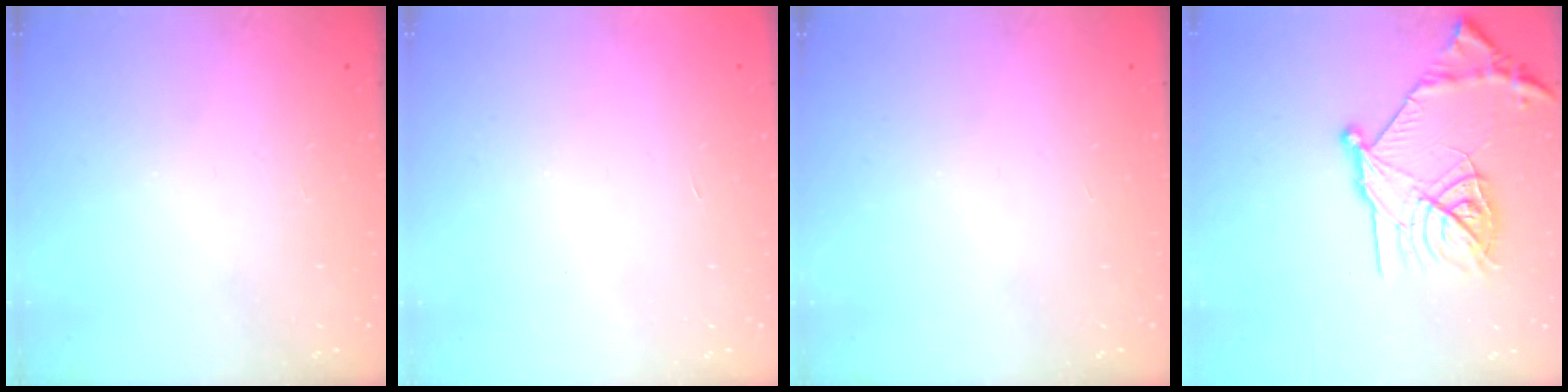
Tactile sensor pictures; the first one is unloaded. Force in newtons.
{"total": 1.7, "press": 1.7, "slide": 0.1}
{"total": 0.0}
{"total": 18.5, "press": 18.4, "slide": 1.6}